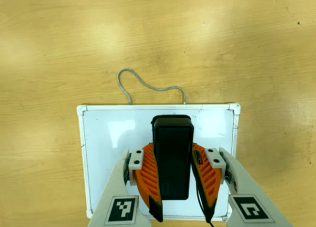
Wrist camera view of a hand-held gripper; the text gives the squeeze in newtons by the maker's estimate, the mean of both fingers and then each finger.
{"total": 7.2, "left": 5.7, "right": 8.6}